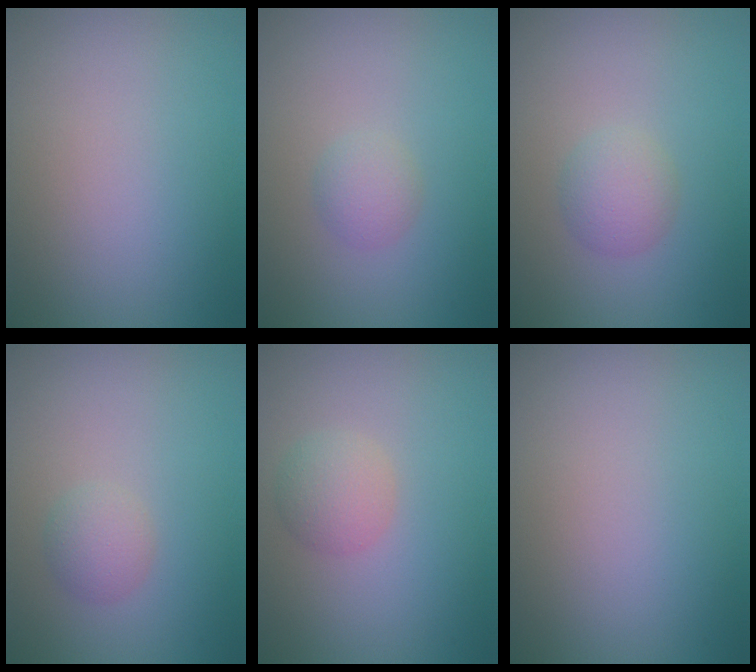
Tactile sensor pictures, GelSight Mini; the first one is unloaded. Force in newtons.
{"total": 1.6, "press": 1.6, "slide": 0.1}
{"total": 2.2, "press": 2.2, "slide": 0.1}
{"total": 1.8, "press": 1.8, "slide": 0.0}
{"total": 2.3, "press": 2.3, "slide": 0.0}
{"total": 0.0}